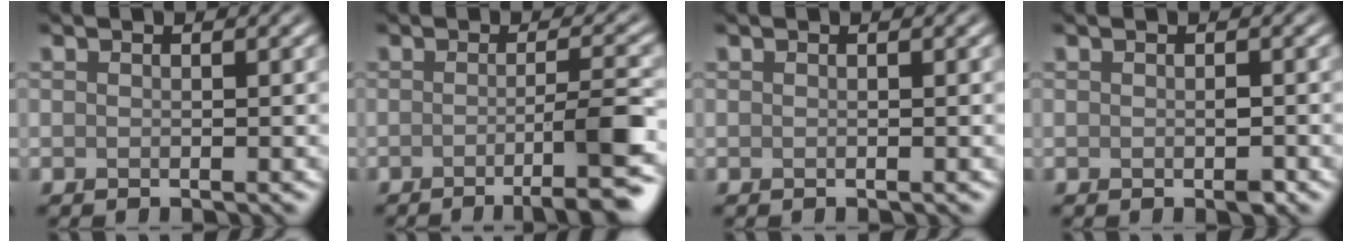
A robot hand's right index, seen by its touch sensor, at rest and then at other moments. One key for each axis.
{"total": 6.0, "fx": -2.3, "fy": 1.0, "fz": 5.4, "tx": -0.068, "ty": -0.004, "tz": -0.036}
{"total": 0.0}
{"total": 1.0, "fx": -0.3, "fy": 0.5, "fz": 0.9, "tx": -0.012, "ty": 0.000, "tz": -0.002}